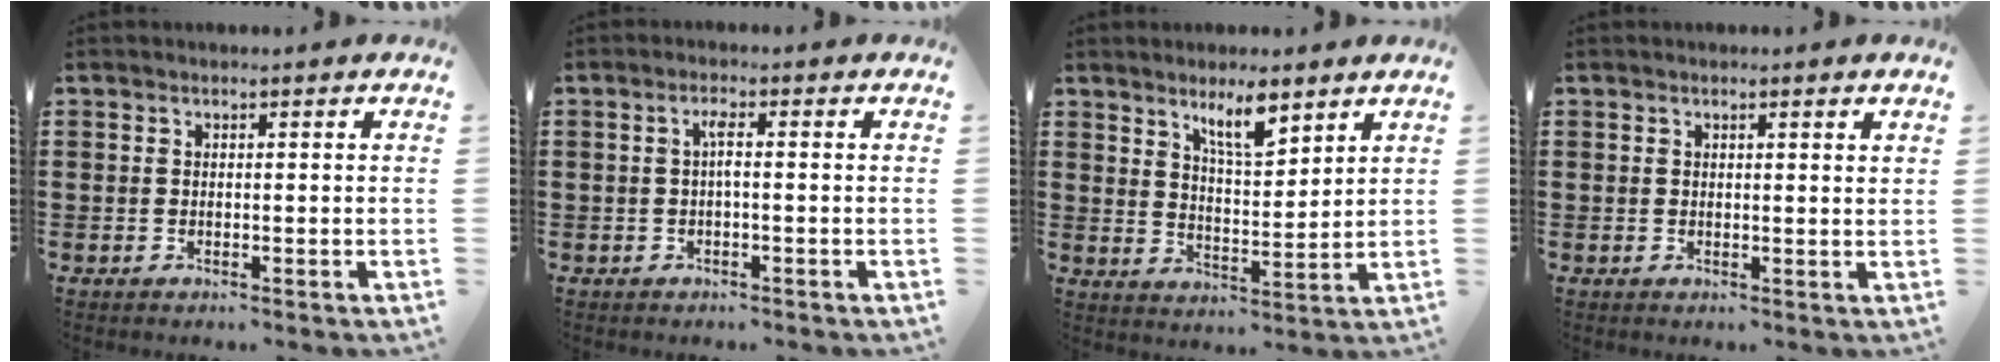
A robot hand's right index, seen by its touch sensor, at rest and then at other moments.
{"total": 1.8, "force": [-0.2, 0.2, 1.8], "torque": [-0.037, 0.001, -0.006]}
{"total": 6.3, "force": [4.6, 1.6, 4.0], "torque": [-0.074, -0.010, 0.077]}
{"total": 0.8, "force": [0.5, 0.0, 0.6], "torque": [-0.011, 0.000, 0.009]}